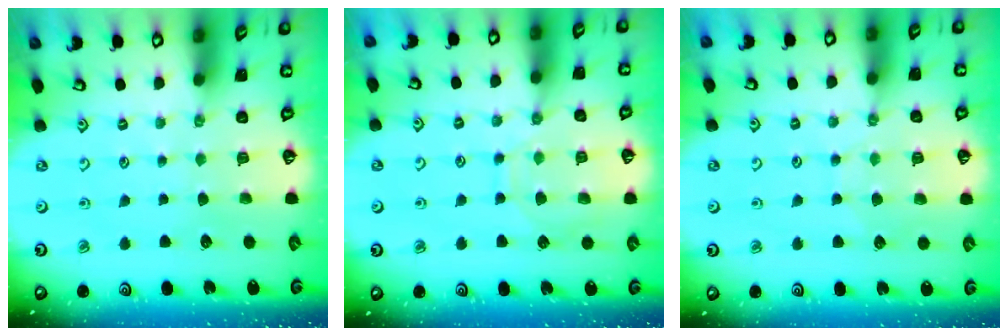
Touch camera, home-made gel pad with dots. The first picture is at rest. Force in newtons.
{"total": 10.3, "press": 10.2, "slide": 1.0}
{"total": 6.6, "press": 6.5, "slide": 0.6}